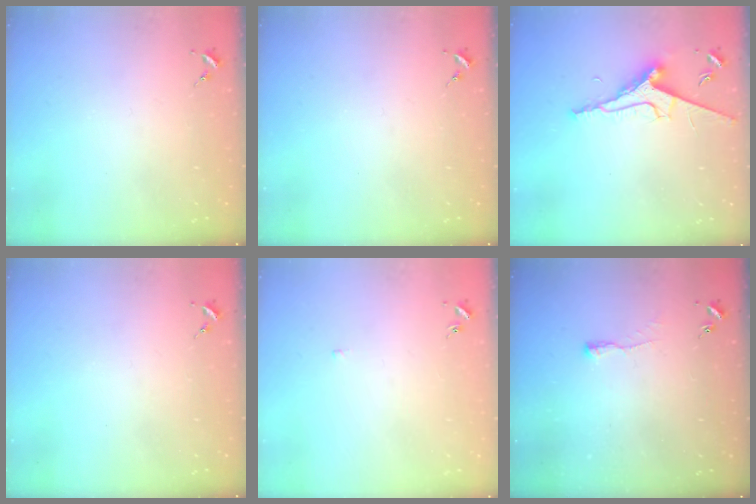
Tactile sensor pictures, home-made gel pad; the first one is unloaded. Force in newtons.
{"total": 0.0}
{"total": 9.4, "press": 9.3, "slide": 1.2}
{"total": 0.0}
{"total": 2.0, "press": 1.9, "slide": 0.4}
{"total": 3.4, "press": 3.4, "slide": 0.6}